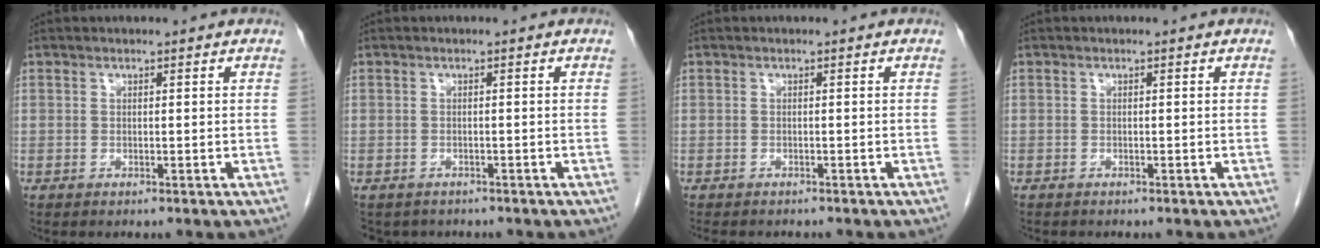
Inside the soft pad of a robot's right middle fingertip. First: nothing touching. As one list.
[{"total": 3.5, "force": [-3.0, 1.9, 0.4], "torque": [-0.004, 0.000, -0.040]}, {"total": 5.1, "force": [-4.5, 1.6, 2.0], "torque": [-0.033, -0.009, -0.059]}, {"total": 0.7, "force": [-0.6, 0.3, 0.1], "torque": [-0.009, 0.000, -0.011]}]